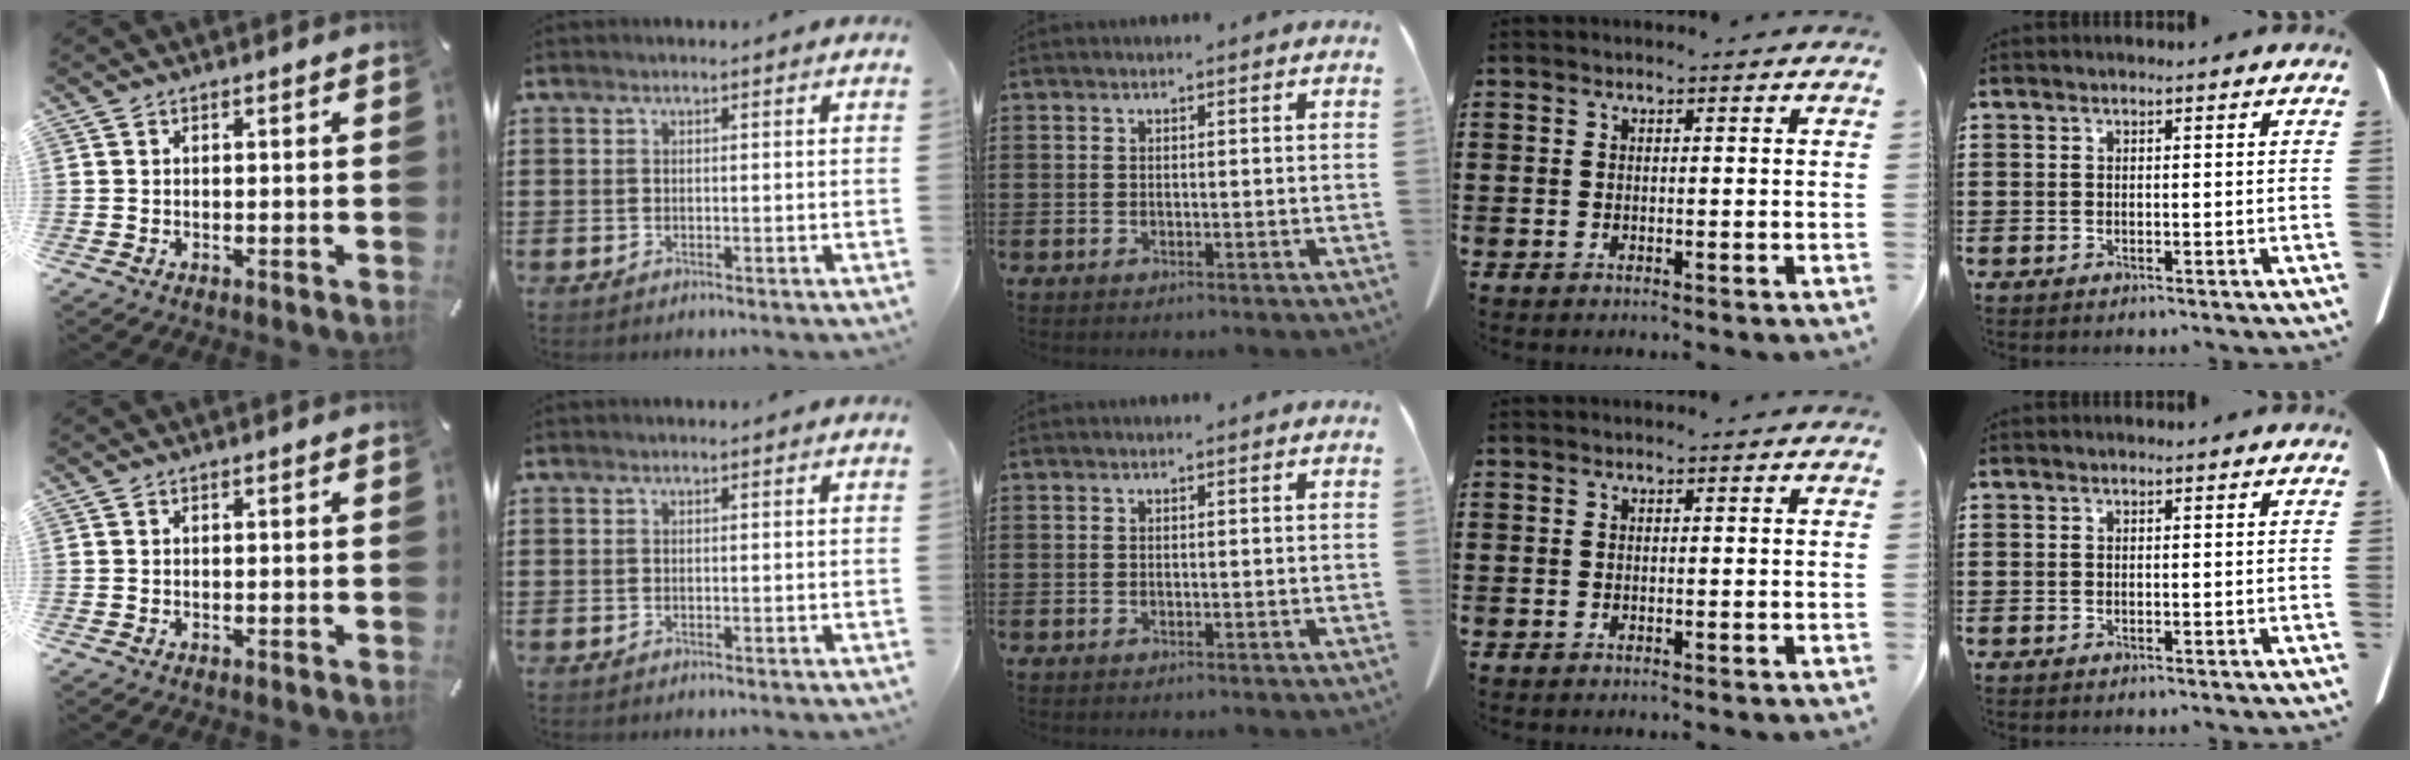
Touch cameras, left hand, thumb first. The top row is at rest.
{}